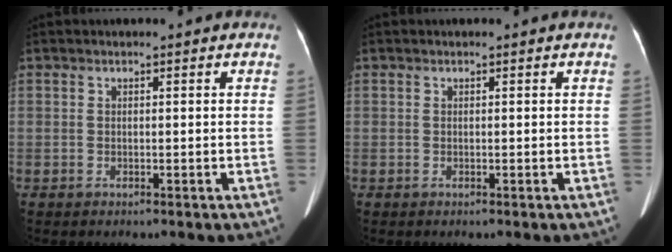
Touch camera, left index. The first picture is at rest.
{"total": 0.0}